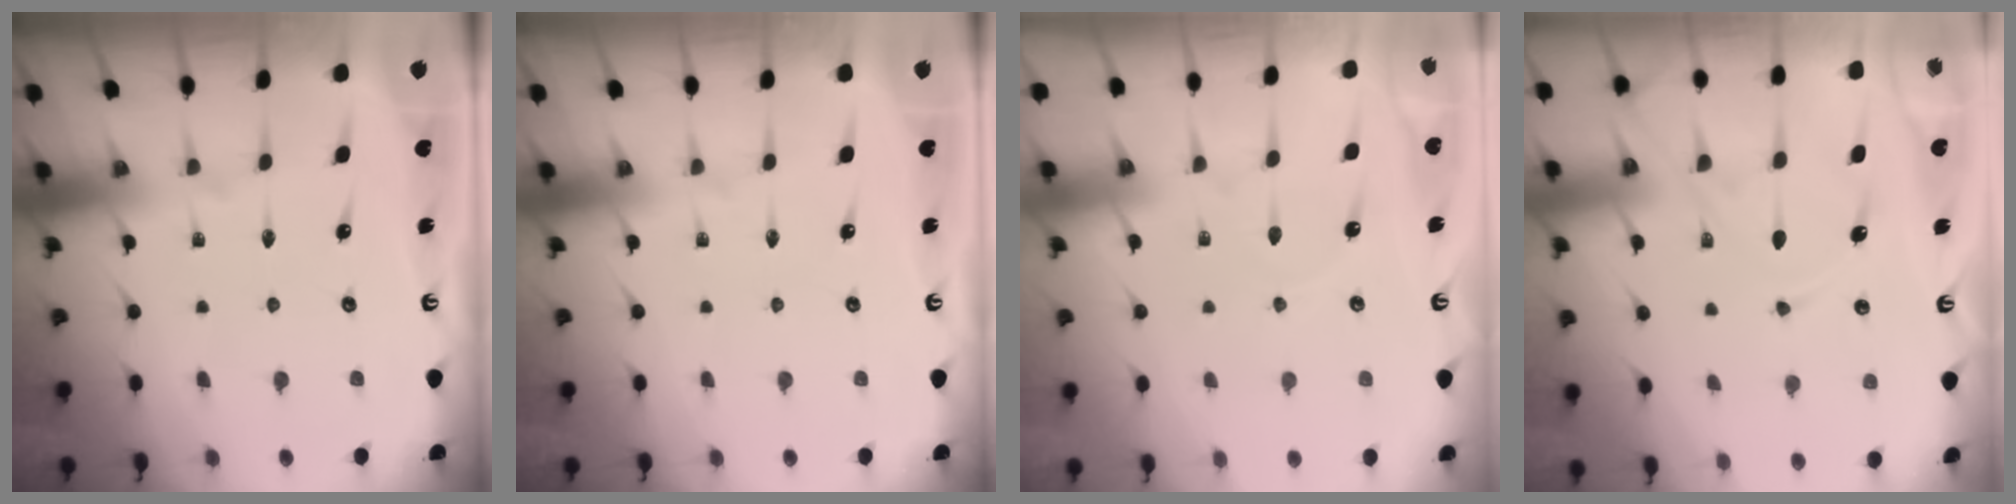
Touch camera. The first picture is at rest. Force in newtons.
{"total": 0.0}
{"total": 3.3, "press": 3.2, "slide": 0.5}
{"total": 11.8, "press": 11.8, "slide": 1.1}